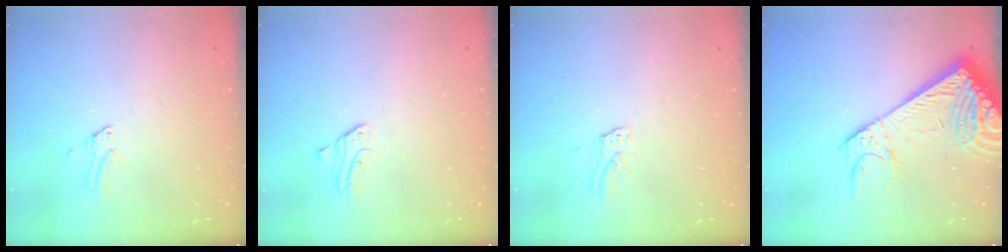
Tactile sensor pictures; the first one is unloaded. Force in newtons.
{"total": 1.7, "press": 1.7, "slide": 0.2}
{"total": 6.2, "press": 6.1, "slide": 0.4}
{"total": 16.9, "press": 16.5, "slide": 3.4}